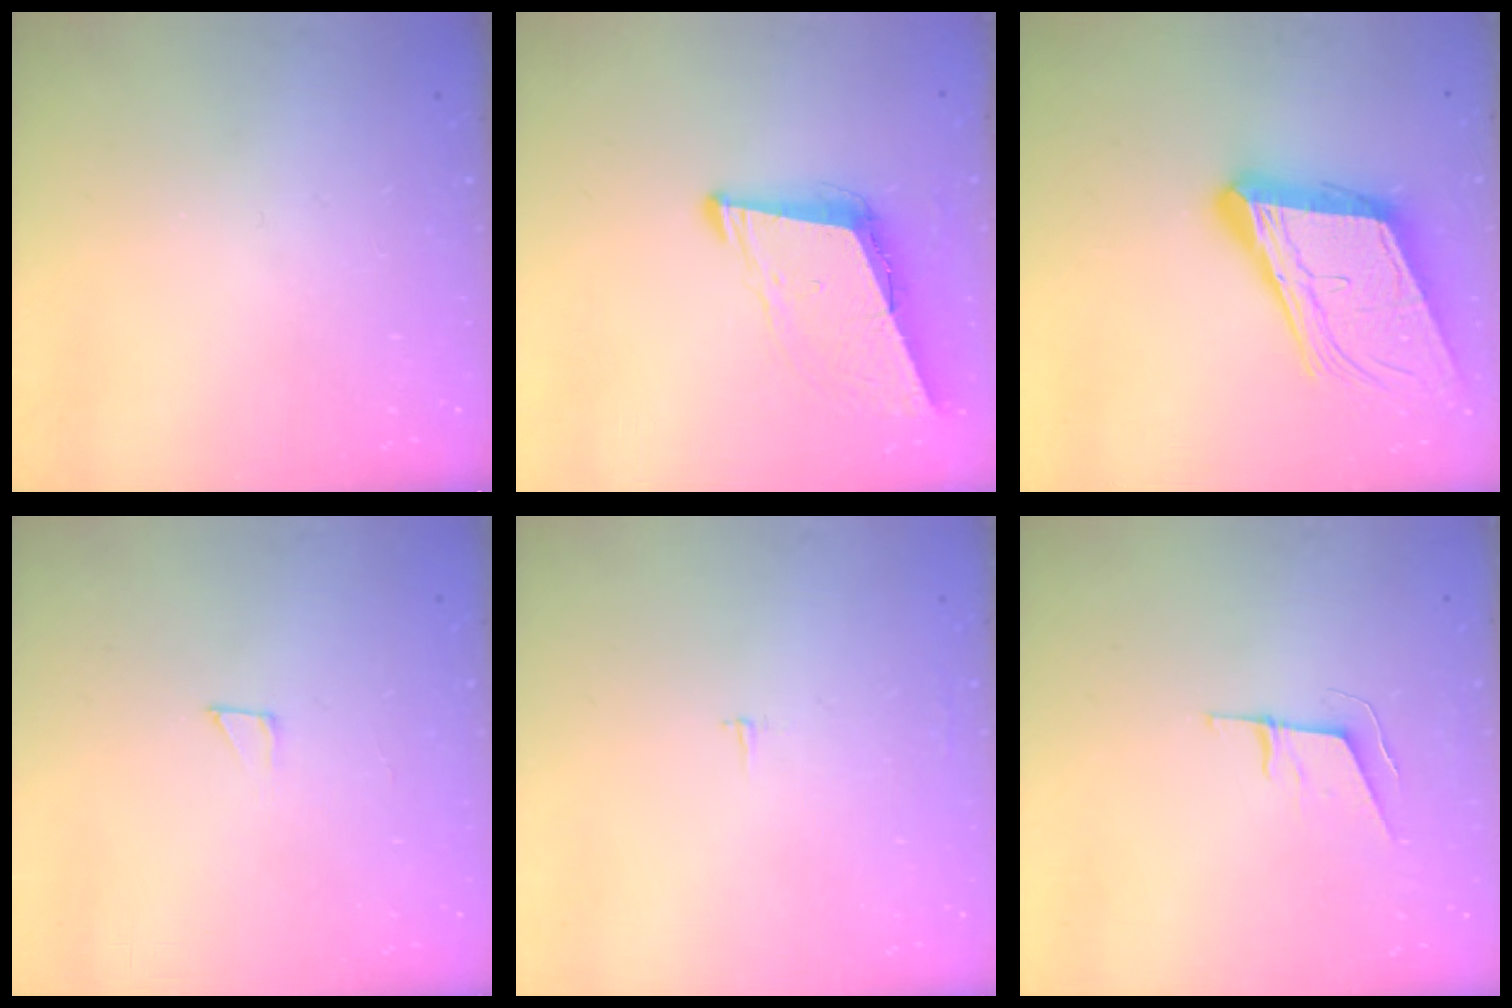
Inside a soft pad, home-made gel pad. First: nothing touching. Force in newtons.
{"total": 8.8, "press": 8.1, "slide": 3.6}
{"total": 20.4, "press": 20.0, "slide": 3.9}
{"total": 1.9, "press": 1.9, "slide": 0.1}
{"total": 1.8, "press": 1.8, "slide": 0.1}
{"total": 6.1, "press": 6.1, "slide": 0.0}